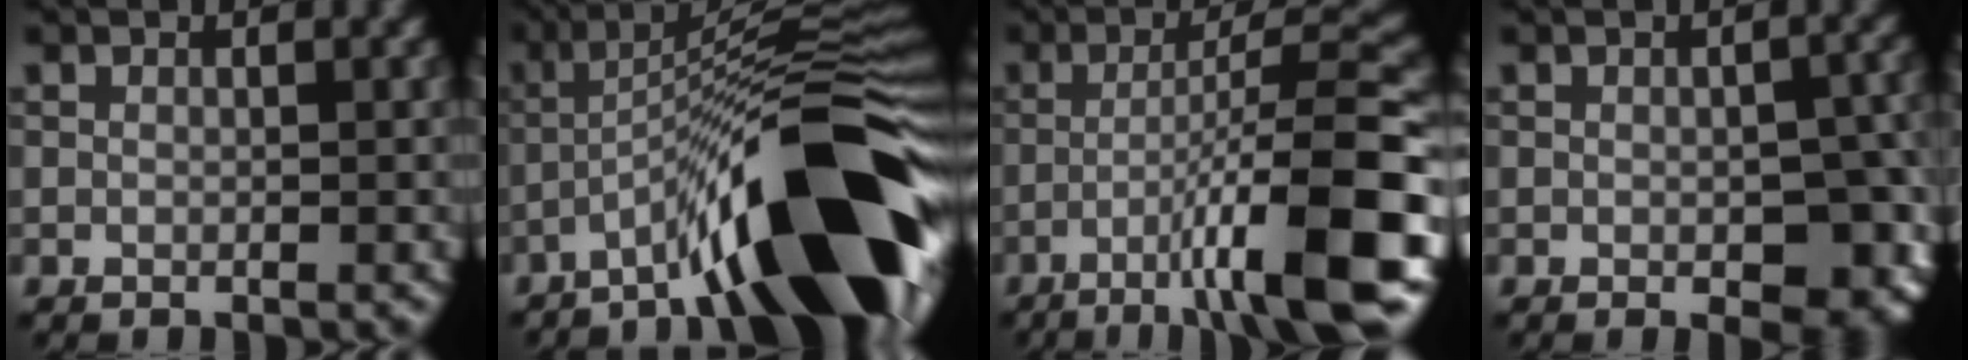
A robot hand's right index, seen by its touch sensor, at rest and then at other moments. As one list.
[{"total": 16.0, "force": [-8.2, 2.8, 13.4], "torque": [-0.206, 0.020, -0.134]}, {"total": 11.2, "force": [-4.4, 1.4, 10.3], "torque": [-0.141, 0.021, -0.069]}, {"total": 7.5, "force": [-1.9, 4.1, 6.1], "torque": [-0.071, -0.019, -0.012]}]